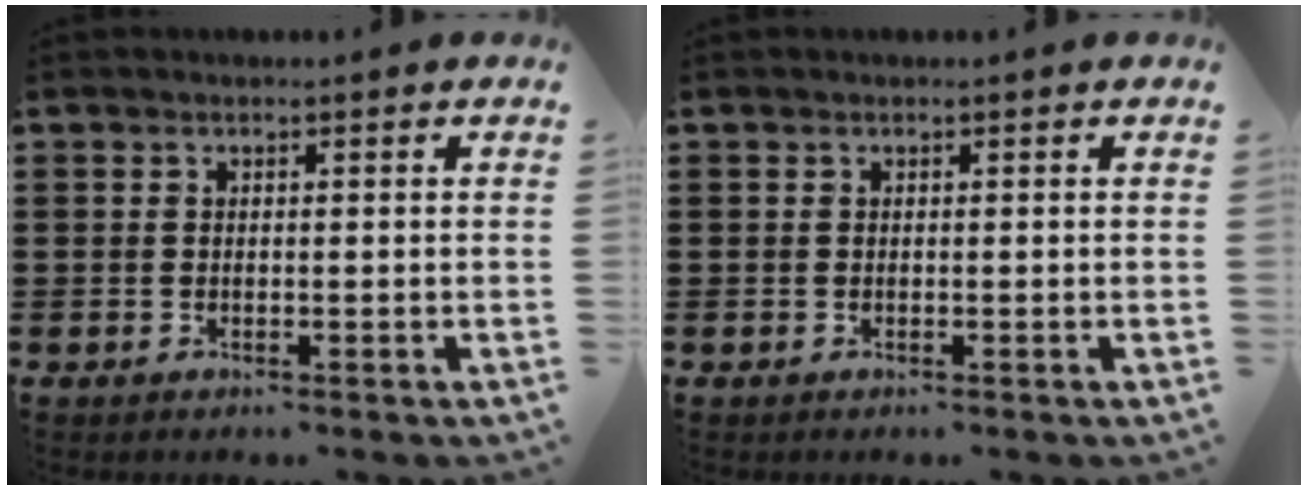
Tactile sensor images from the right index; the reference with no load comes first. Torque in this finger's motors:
{"motor_torque": [1.07, 1.07, 0.00, 0.00]}